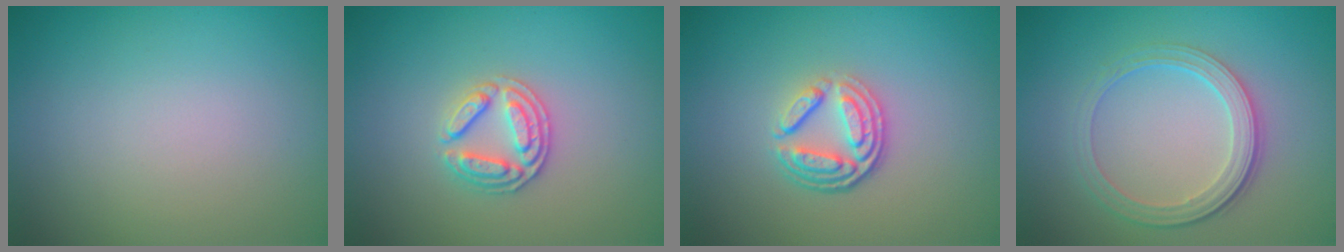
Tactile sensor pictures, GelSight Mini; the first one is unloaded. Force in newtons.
{"total": 2.7, "press": 2.7, "slide": 0.6}
{"total": 4.0, "press": 2.9, "slide": 2.7}
{"total": 3.7, "press": 2.9, "slide": 2.4}